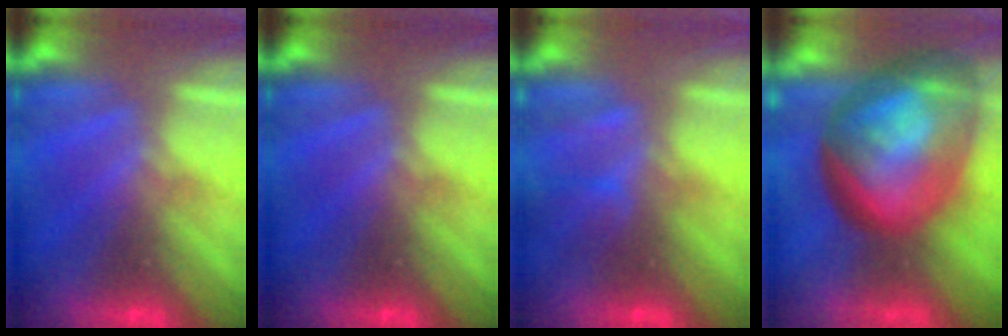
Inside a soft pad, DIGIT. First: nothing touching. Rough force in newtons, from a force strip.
{"total": 0.0}
{"total": 2.1}
{"total": 8.9}